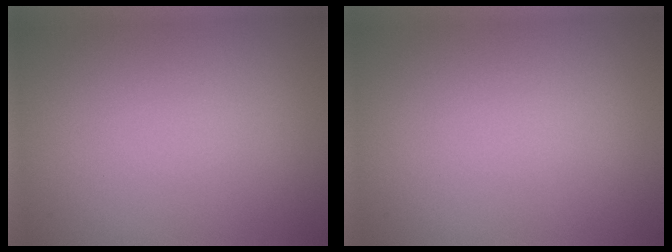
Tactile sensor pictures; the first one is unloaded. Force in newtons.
{"total": 0.0}